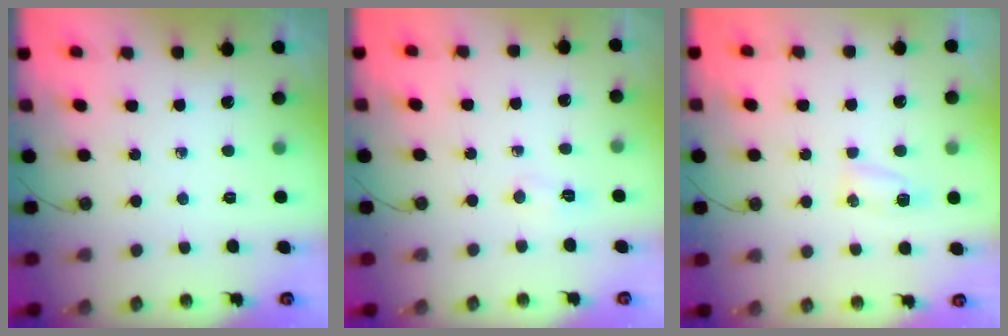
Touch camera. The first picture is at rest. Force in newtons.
{"total": 4.7, "press": 3.1, "slide": 3.5}
{"total": 4.9, "press": 4.9, "slide": 0.5}